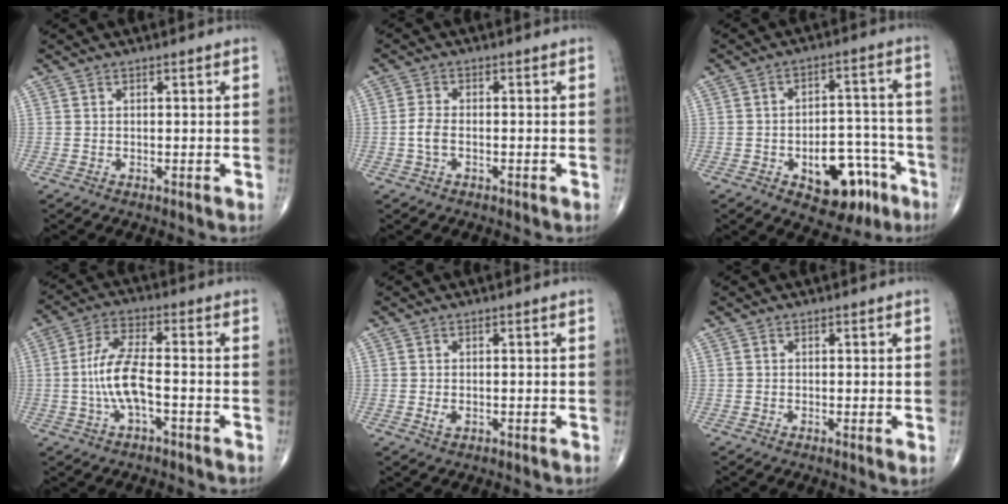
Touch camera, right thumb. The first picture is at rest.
{"total": 3.0, "force": [-0.9, 1.6, 2.4], "torque": [-0.054, 0.007, -0.021]}
{"total": 13.6, "force": [-6.4, 7.7, 9.2], "torque": [-0.086, 0.053, -0.080]}
{"total": 8.8, "force": [-2.0, 3.2, 8.0], "torque": [-0.173, 0.027, -0.041]}
{"total": 1.4, "force": [-0.4, 0.8, 1.1], "torque": [-0.020, -0.002, -0.007]}
{"total": 1.1, "force": [-0.2, 0.1, 1.0], "torque": [-0.020, -0.006, -0.006]}